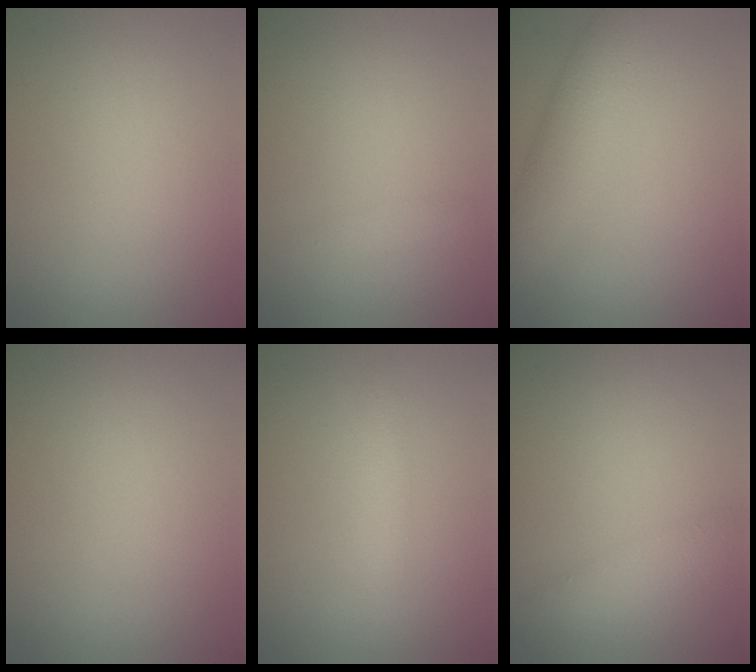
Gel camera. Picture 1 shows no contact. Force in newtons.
{"total": 0.6, "press": 0.6, "slide": 0.0}
{"total": 3.2, "press": 3.2, "slide": 0.1}
{"total": 0.0}
{"total": 1.6, "press": 1.6, "slide": 0.0}
{"total": 2.2, "press": 2.2, "slide": 0.1}